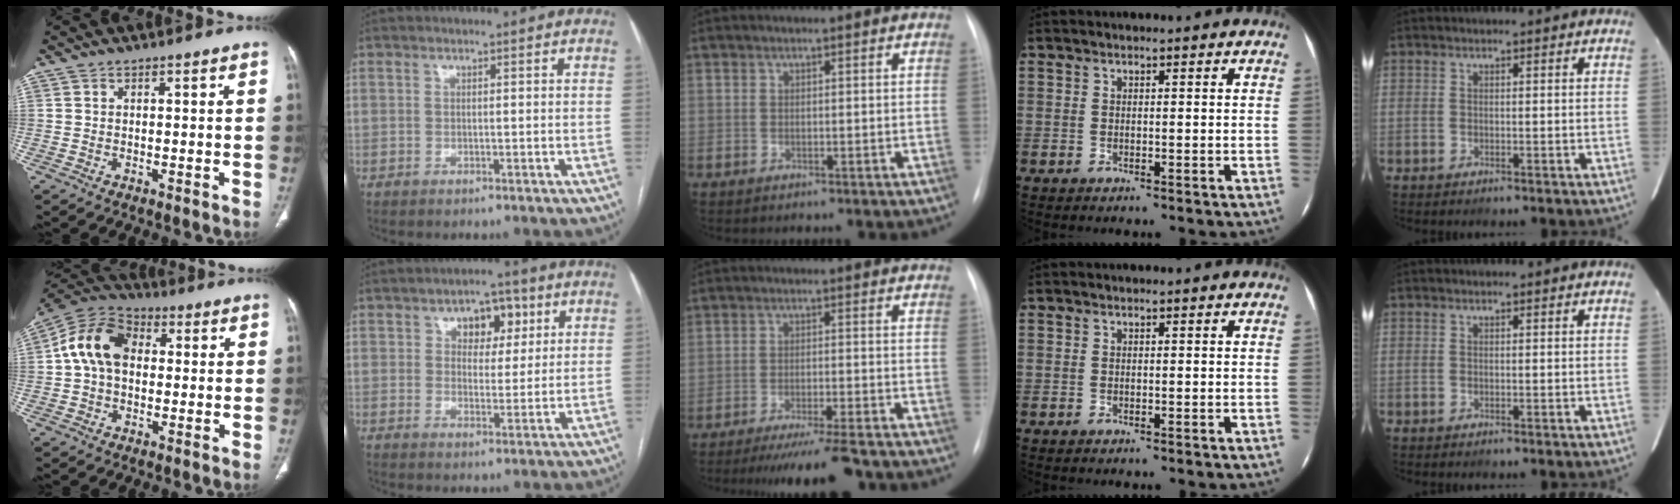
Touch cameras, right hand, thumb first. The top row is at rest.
{"thumb": {"total": 11.9, "force": [1.1, 8.5, 8.2], "torque": [-0.143, 0.030, 0.007]}, "index": {"total": 6.3, "force": [2.7, 4.0, 4.0], "torque": [-0.047, 0.016, 0.039]}, "middle": {"total": 10.0, "force": [-8.7, 0.1, 5.1], "torque": [-0.067, -0.024, -0.132]}}